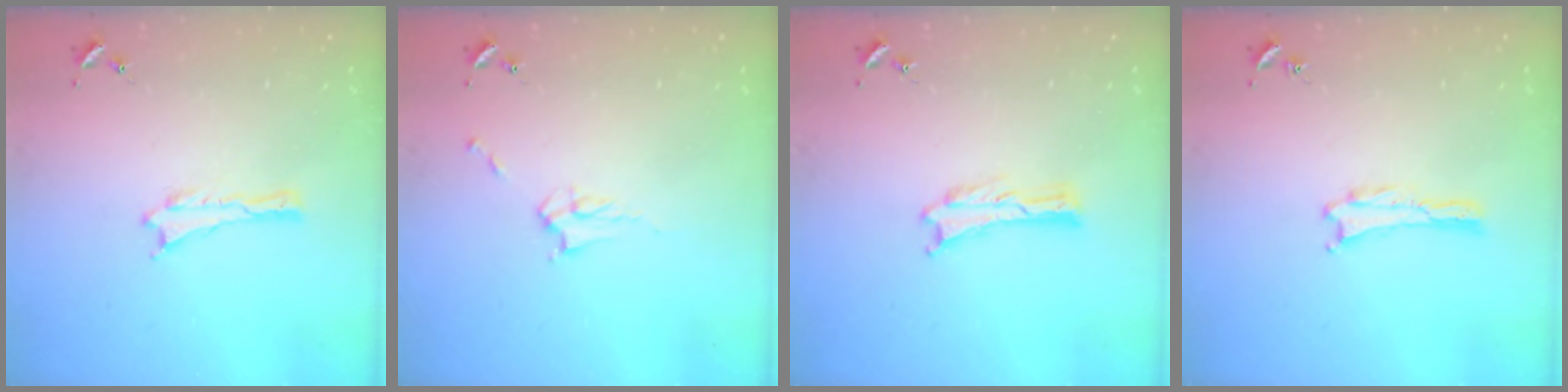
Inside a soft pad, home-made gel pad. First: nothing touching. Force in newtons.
{"total": 2.9, "press": 2.9, "slide": 0.4}
{"total": 0.0}
{"total": 0.0}